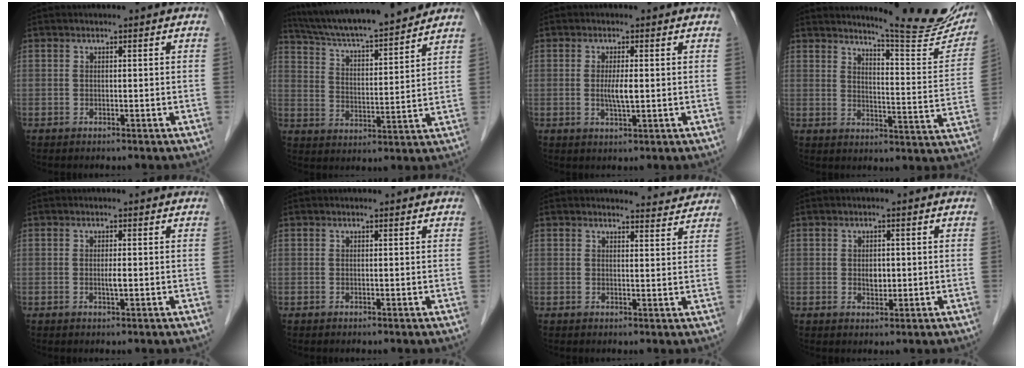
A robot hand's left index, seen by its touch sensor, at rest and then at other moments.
{"total": 17.9, "force": [16.2, 1.4, 7.6], "torque": [-0.125, 0.012, 0.259]}
{"total": 3.0, "force": [0.1, 0.6, 3.0], "torque": [-0.055, -0.005, 0.003]}
{"total": 16.1, "force": [14.5, 1.1, 7.0], "torque": [-0.085, -0.072, 0.171]}
{"total": 1.2, "force": [-0.1, 0.2, 1.1], "torque": [-0.016, -0.004, -0.002]}
{"total": 0.8, "force": [0.7, 0.2, 0.2], "torque": [-0.001, 0.005, 0.012]}
{"total": 4.7, "force": [4.7, 0.6, -0.2], "torque": [0.006, -0.008, 0.045]}
{"total": 2.0, "force": [0.0, 1.4, 1.4], "torque": [-0.021, -0.002, 0.005]}